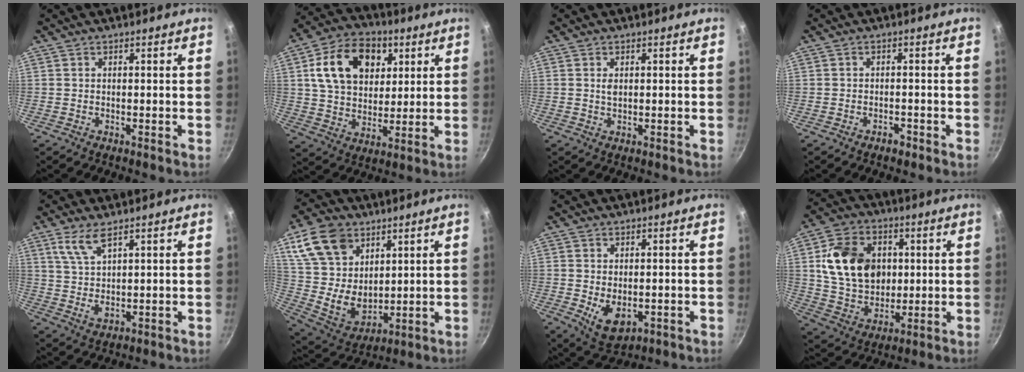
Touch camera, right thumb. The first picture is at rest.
{"total": 17.3, "force": [5.6, 12.3, 10.8], "torque": [-0.153, -0.001, 0.087]}
{"total": 1.5, "force": [0.4, 0.9, 1.1], "torque": [-0.019, 0.000, 0.007]}
{"total": 1.9, "force": [-1.2, 1.2, 0.9], "torque": [-0.010, 0.013, -0.013]}
{"total": 6.3, "force": [3.8, 2.3, 4.6], "torque": [-0.086, -0.024, 0.081]}
{"total": 18.1, "force": [8.5, 12.5, 9.8], "torque": [-0.156, -0.036, 0.178]}
{"total": 6.7, "force": [-0.8, 4.3, 5.0], "torque": [-0.075, -0.016, 0.000]}
{"total": 17.1, "force": [3.0, 13.1, 10.5], "torque": [-0.161, -0.001, 0.058]}